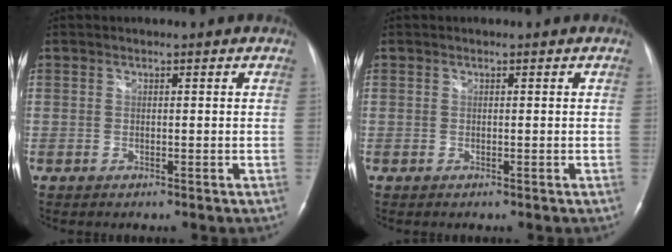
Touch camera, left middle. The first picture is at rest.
{"total": 0.0}